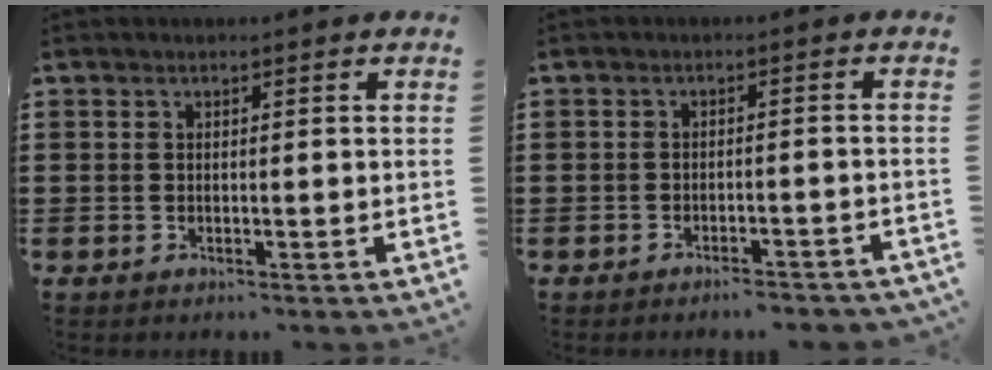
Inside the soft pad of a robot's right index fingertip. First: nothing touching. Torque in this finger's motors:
{"motor_torque": [0.43, 0.35, 0.00, -0.02]}